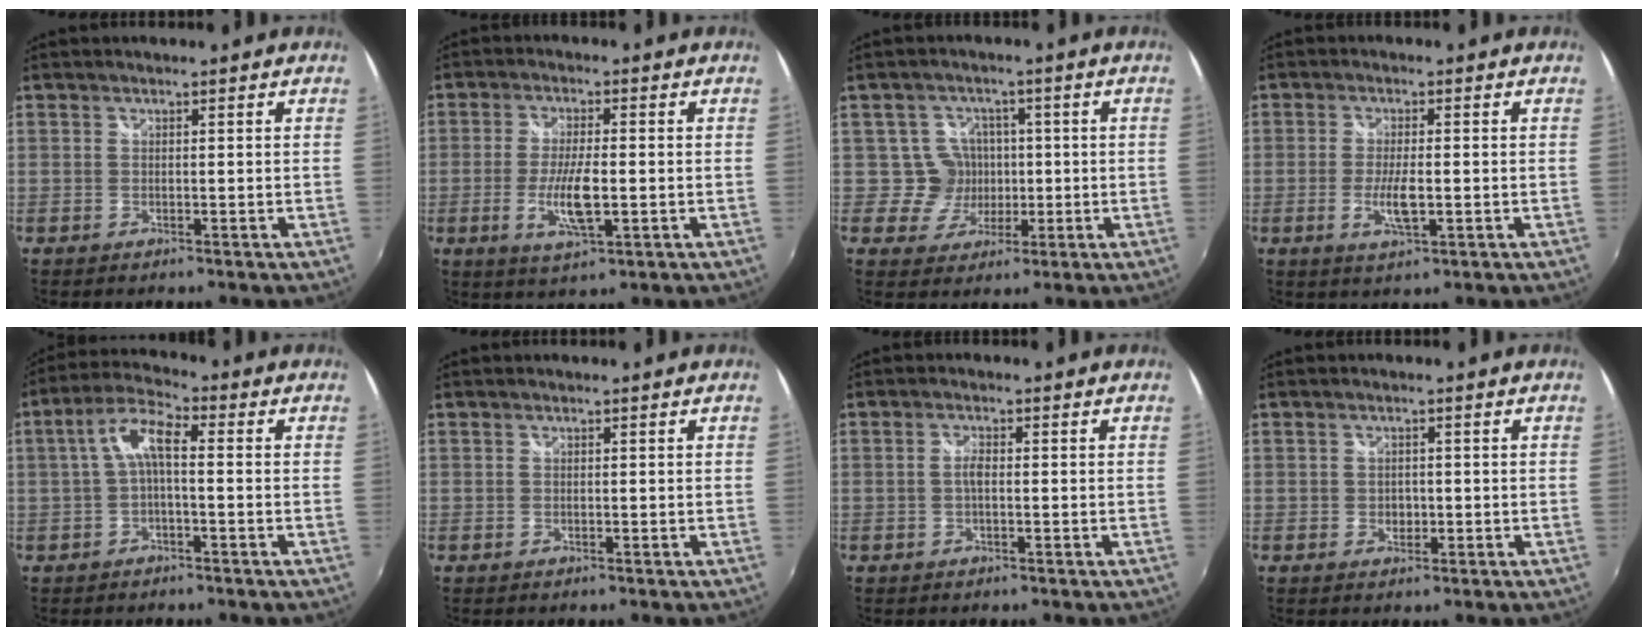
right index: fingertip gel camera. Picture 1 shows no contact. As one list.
[{"total": 7.6, "force": [-1.7, 1.9, 7.2], "torque": [-0.143, -0.011, -0.032]}, {"total": 5.6, "force": [-0.2, 5.6, -0.1], "torque": [0.000, 0.015, -0.004]}, {"total": 4.9, "force": [-1.2, 1.3, 4.6], "torque": [-0.092, -0.008, -0.021]}, {"total": 6.2, "force": [-0.4, 2.0, 5.9], "torque": [-0.125, 0.021, -0.008]}, {"total": 0.0}, {"total": 1.7, "force": [-0.3, 0.7, 1.6], "torque": [-0.031, 0.004, -0.007]}, {"total": 1.9, "force": [-0.4, 1.6, 0.8], "torque": [-0.011, 0.000, -0.007]}]